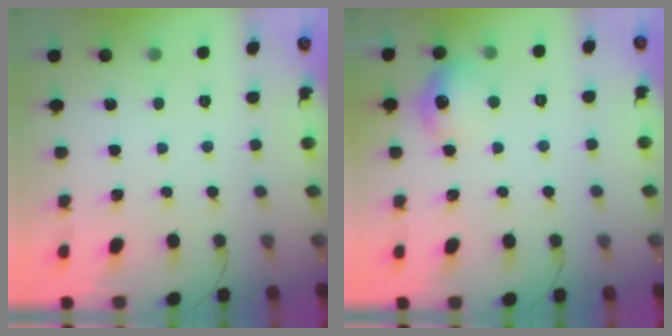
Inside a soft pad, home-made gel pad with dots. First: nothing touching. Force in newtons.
{"total": 9.9, "press": 9.8, "slide": 1.0}